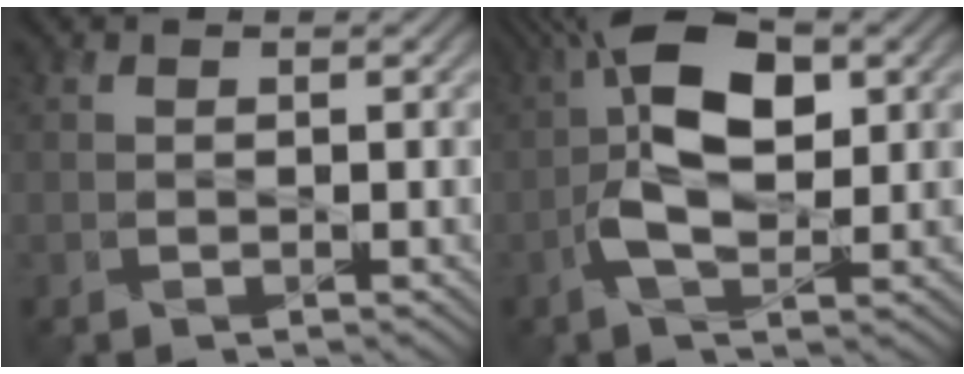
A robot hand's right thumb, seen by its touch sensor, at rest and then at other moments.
{"total": 10.2, "force": [0.4, 4.4, 9.2], "torque": [-0.181, 0.025, -0.007]}